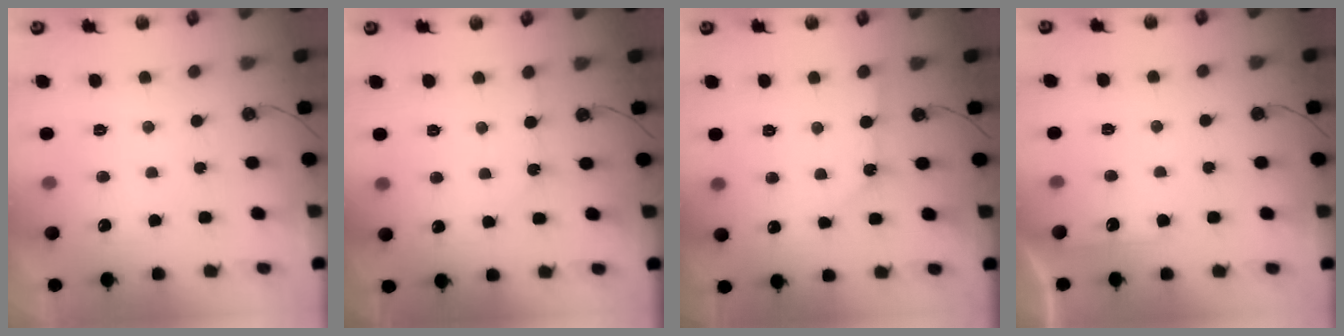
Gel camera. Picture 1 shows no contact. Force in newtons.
{"total": 2.7, "press": 2.7, "slide": 0.4}
{"total": 2.7, "press": 2.7, "slide": 0.4}
{"total": 3.9, "press": 3.9, "slide": 0.5}